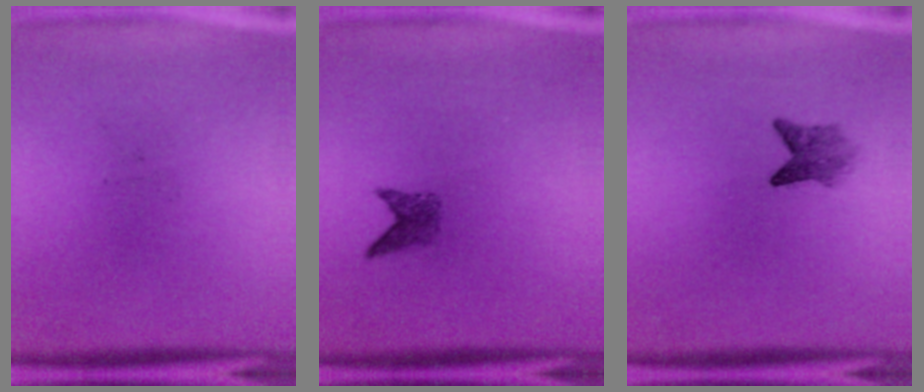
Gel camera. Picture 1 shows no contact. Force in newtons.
{"total": 1.9}
{"total": 2.6}